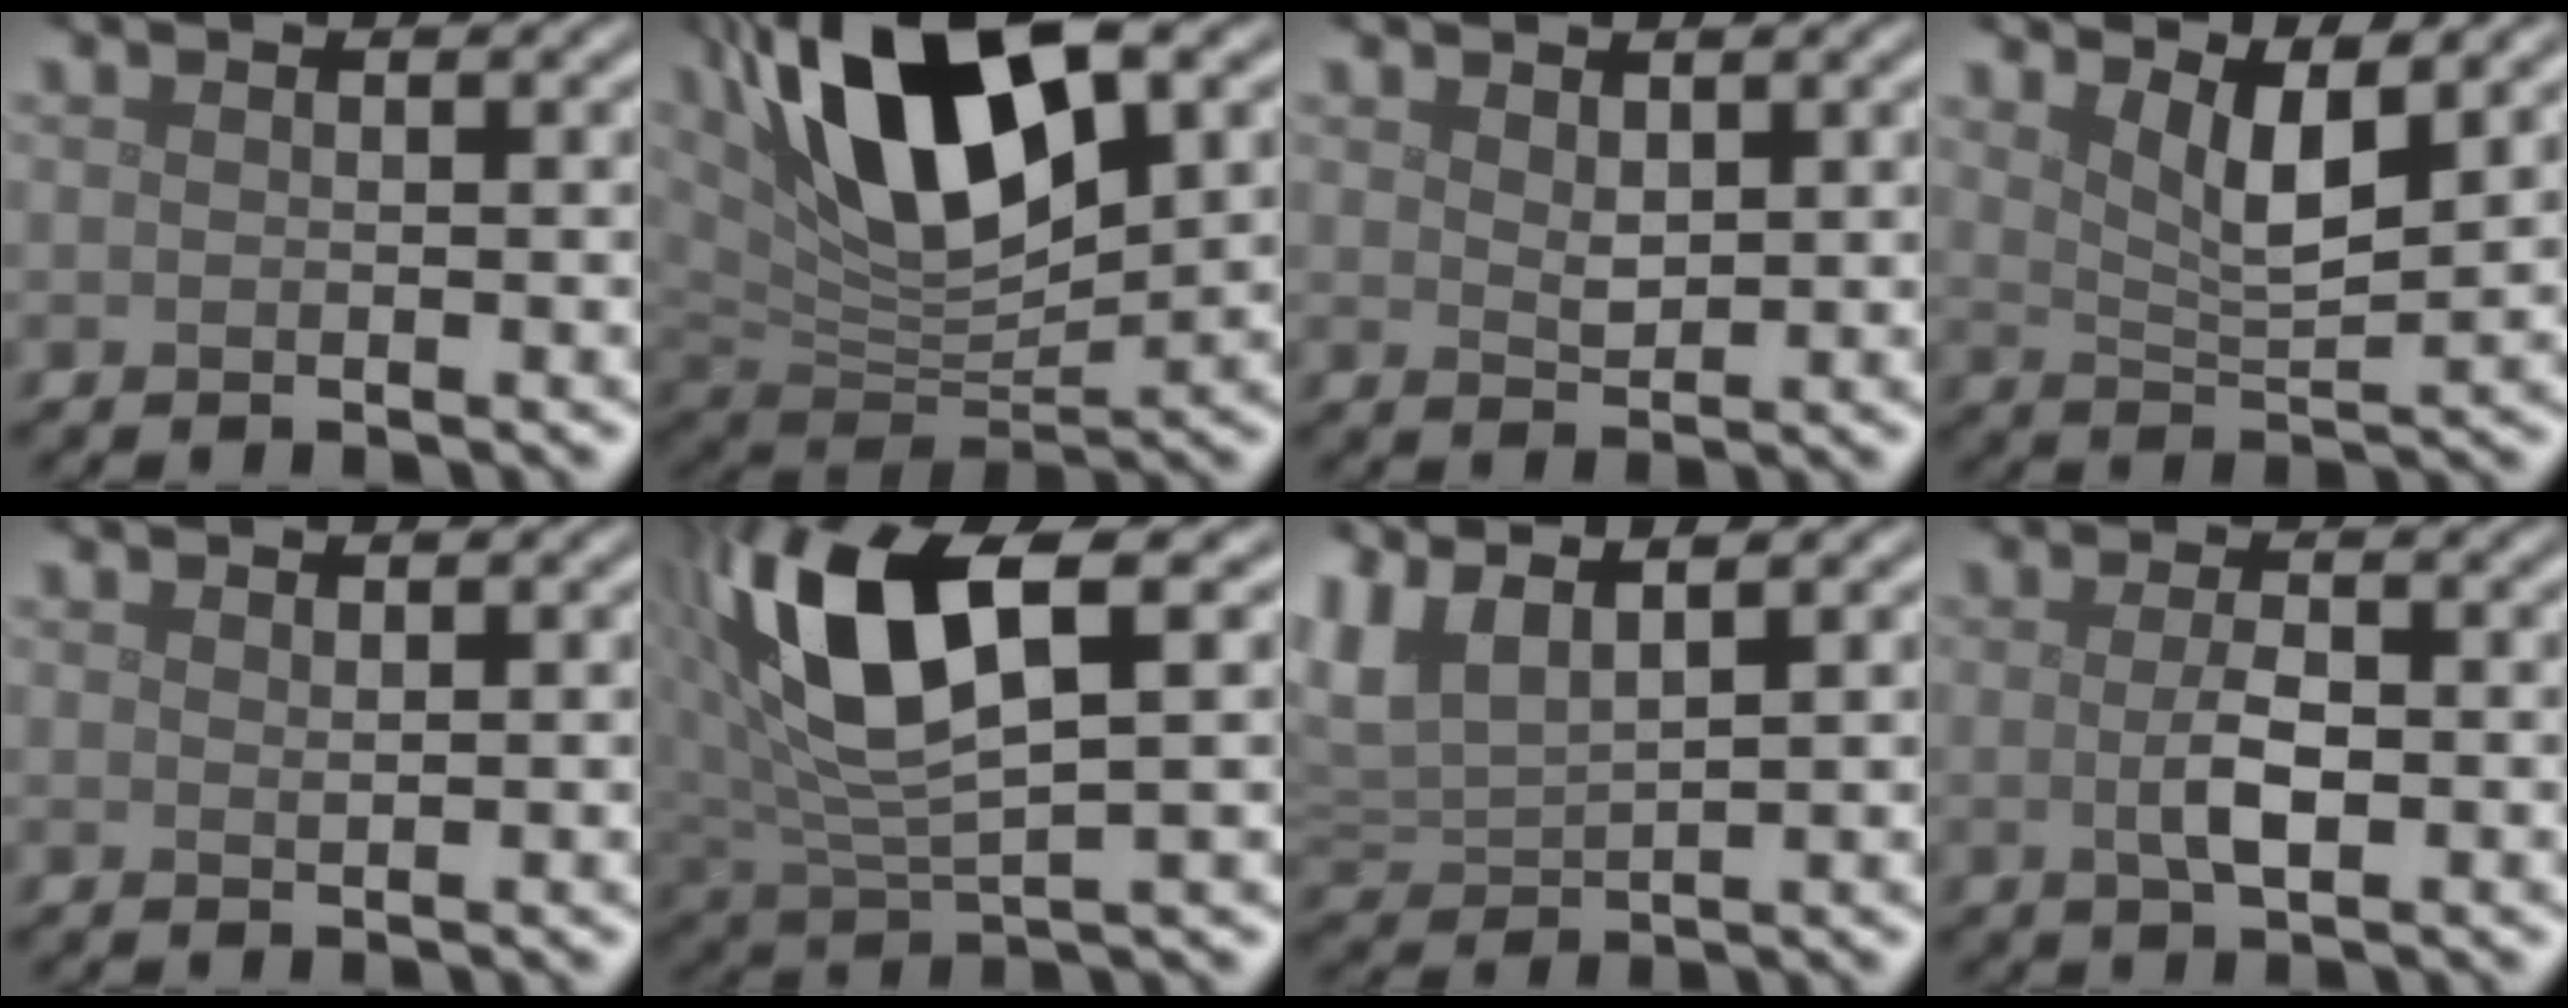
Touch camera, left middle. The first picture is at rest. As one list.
[{"total": 12.9, "force": [5.3, 5.2, 10.5], "torque": [-0.186, 0.014, 0.090]}, {"total": 1.5, "force": [1.0, 0.7, 0.9], "torque": [-0.020, -0.004, 0.024]}, {"total": 4.2, "force": [2.5, 1.1, 3.2], "torque": [-0.061, -0.009, 0.049]}, {"total": 0.5, "force": [0.5, 0.0, 0.2], "torque": [-0.002, -0.001, 0.010]}, {"total": 10.9, "force": [3.7, 4.2, 9.4], "torque": [-0.199, 0.017, 0.066]}, {"total": 4.0, "force": [2.8, 1.1, 2.6], "torque": [-0.069, 0.009, 0.060]}, {"total": 2.7, "force": [-0.2, 0.9, 2.6], "torque": [-0.053, -0.003, -0.004]}]